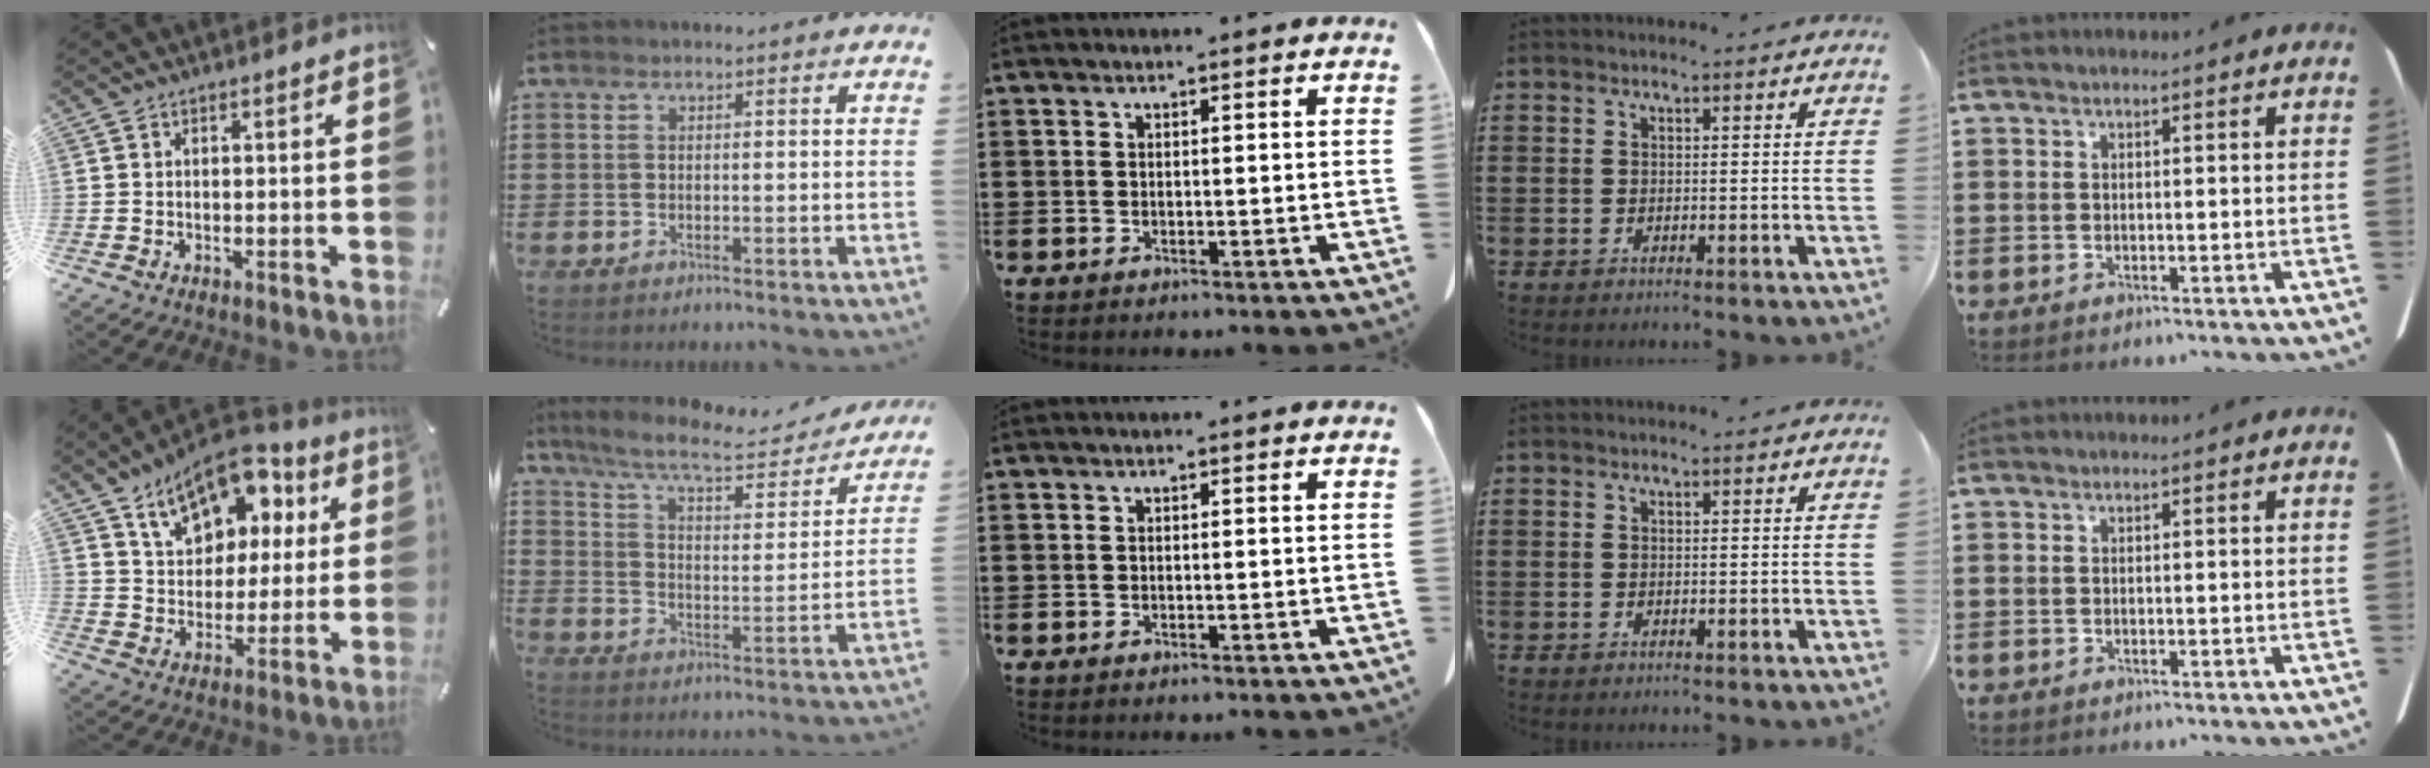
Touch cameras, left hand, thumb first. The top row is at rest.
{"thumb": {"total": 14.8, "force": [9.2, 9.5, 6.8], "torque": [-0.112, -0.051, 0.165]}, "index": {"total": 8.3, "force": [6.9, 1.2, 4.5], "torque": [-0.115, -0.031, 0.116]}}